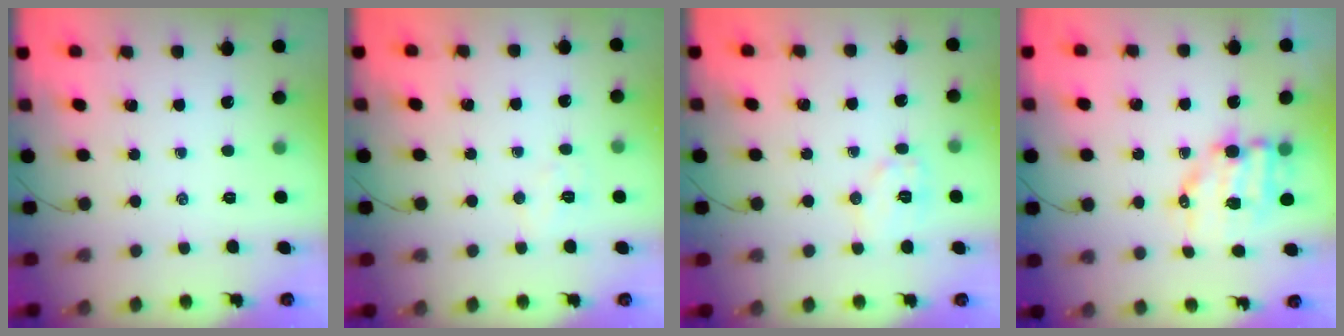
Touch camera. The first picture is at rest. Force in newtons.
{"total": 4.9, "press": 4.8, "slide": 1.0}
{"total": 7.5, "press": 7.5, "slide": 0.6}
{"total": 9.7, "press": 9.6, "slide": 1.5}